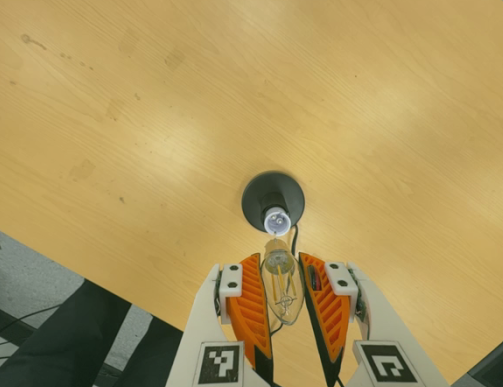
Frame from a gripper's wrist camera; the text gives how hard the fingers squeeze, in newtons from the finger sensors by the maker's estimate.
{"total": 12.4, "left": 13.0, "right": 11.9}